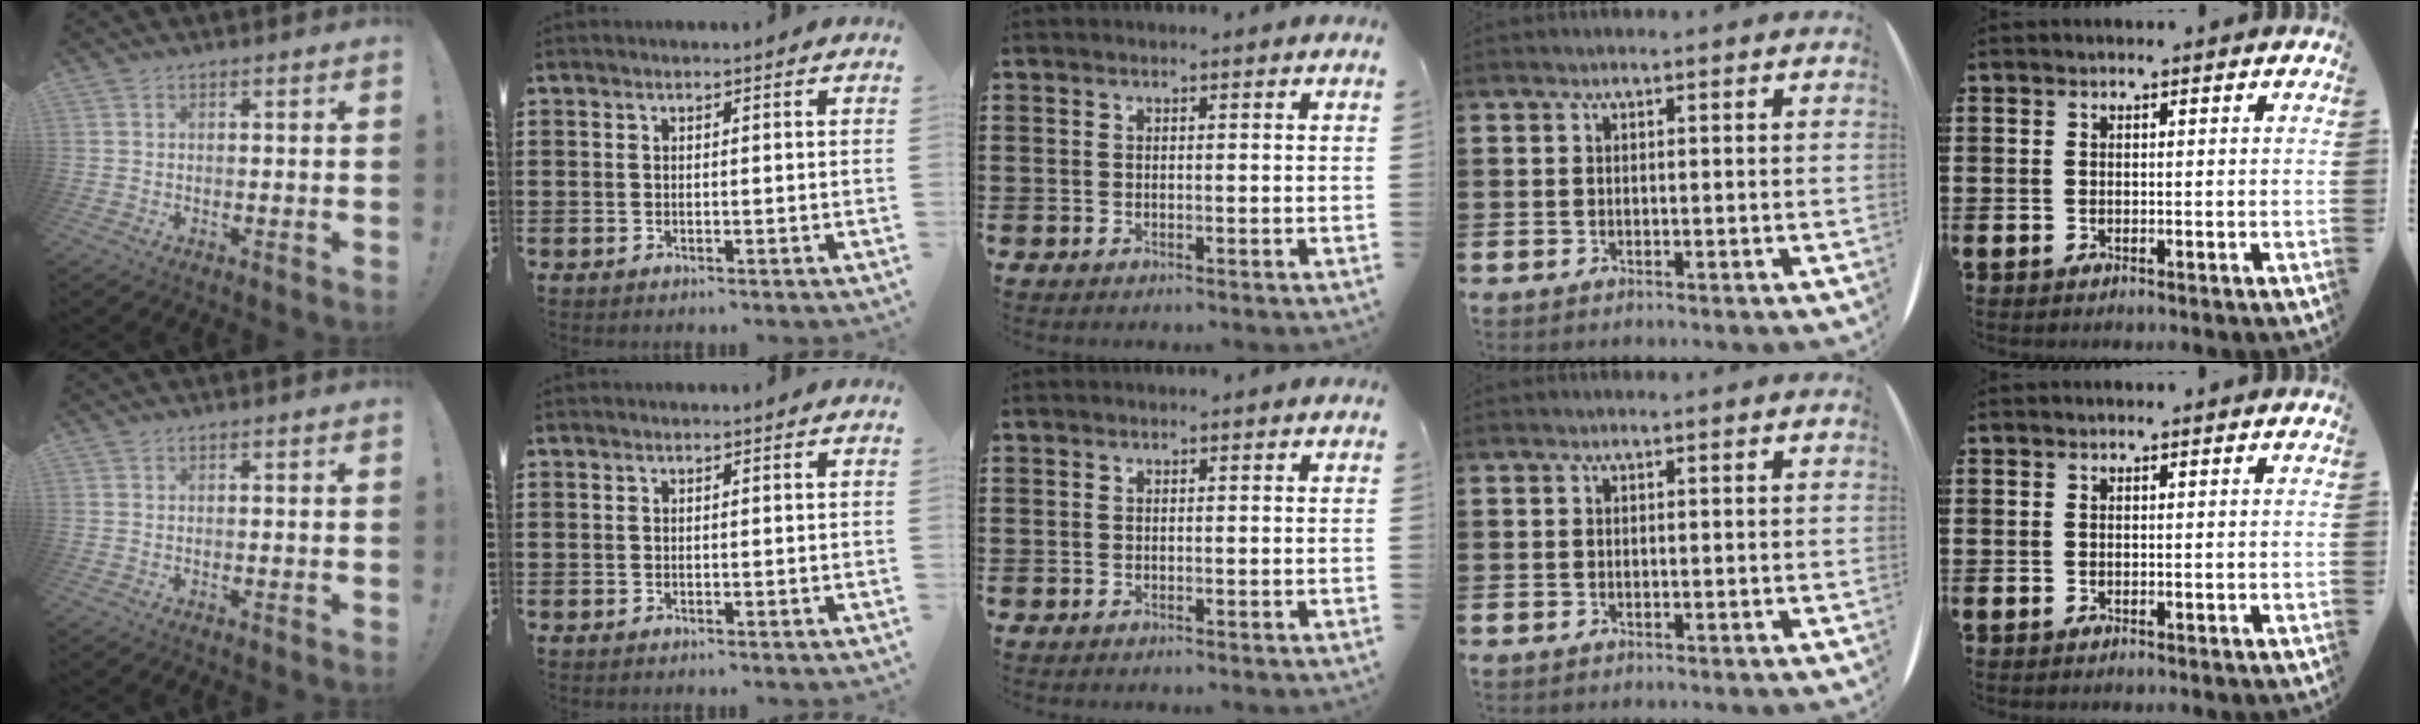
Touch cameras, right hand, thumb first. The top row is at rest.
{}